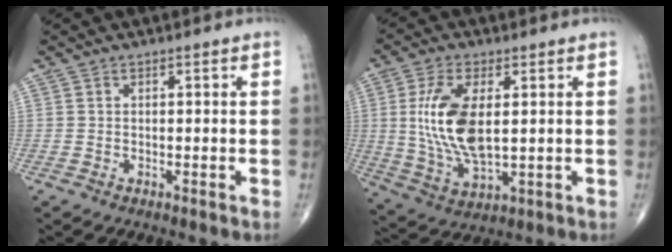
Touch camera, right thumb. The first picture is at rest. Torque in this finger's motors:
{"motor_torque": [1.23, 2.43, 1.48, -0.29, 0.50]}